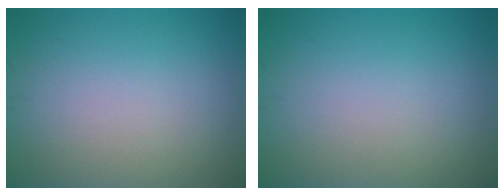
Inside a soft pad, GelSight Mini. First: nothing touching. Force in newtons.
{"total": 0.0}